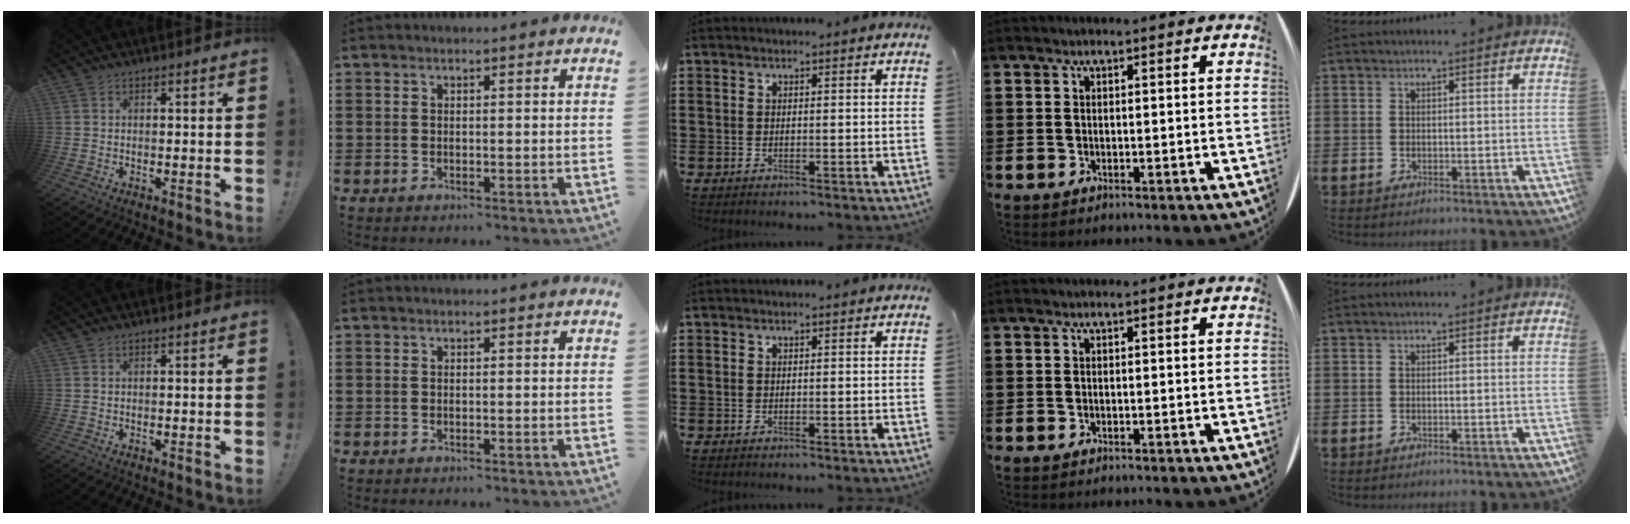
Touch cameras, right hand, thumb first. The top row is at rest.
{}